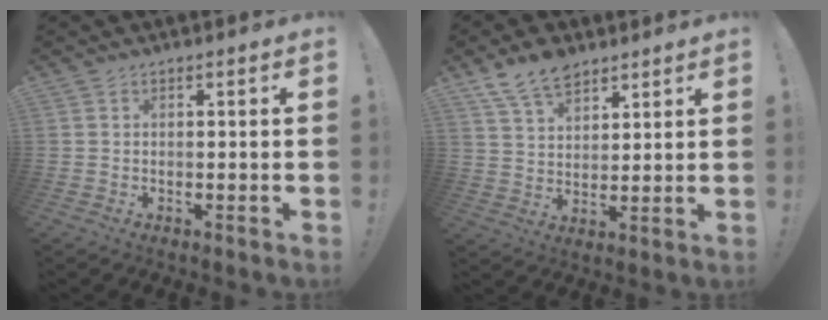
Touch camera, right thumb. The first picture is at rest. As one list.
[{"total": 10.2, "force": [7.7, 5.2, 4.2], "torque": [-0.076, -0.040, 0.148]}]